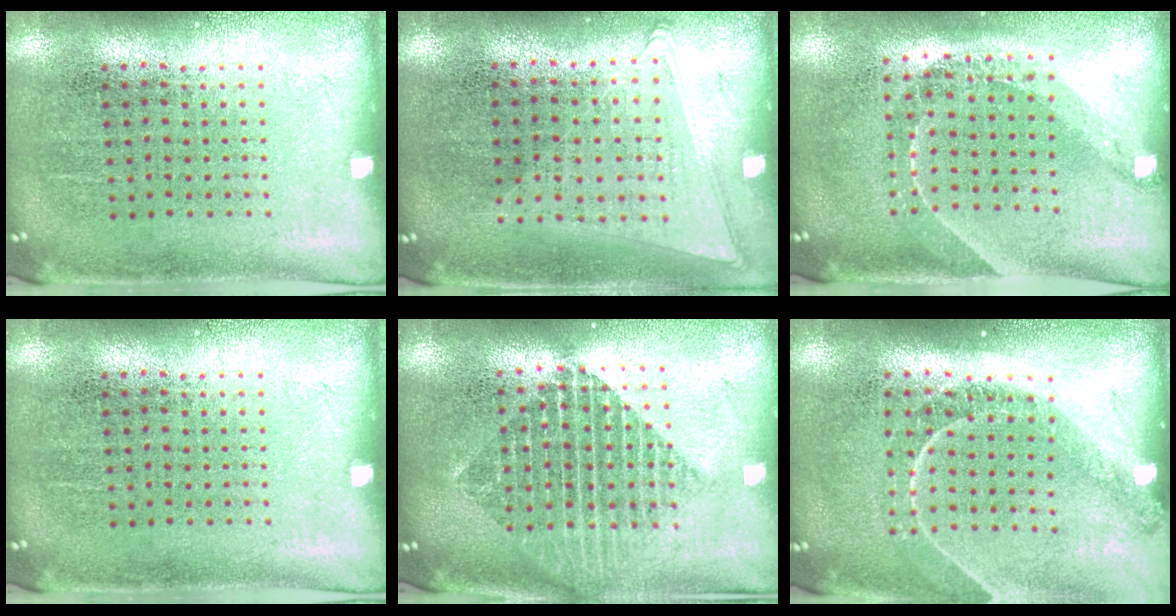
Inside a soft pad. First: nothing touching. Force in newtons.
{"total": 1.0, "press": 0.9, "slide": 0.4}
{"total": 1.6, "press": 1.3, "slide": 1.0}
{"total": 0.0}
{"total": 2.1, "press": 1.7, "slide": 1.2}
{"total": 1.3, "press": 1.2, "slide": 0.2}